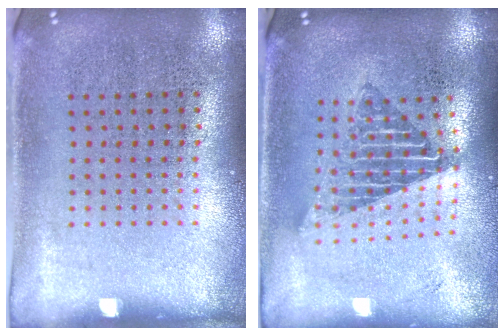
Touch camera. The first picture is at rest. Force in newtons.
{"total": 1.8, "press": 1.4, "slide": 1.0}